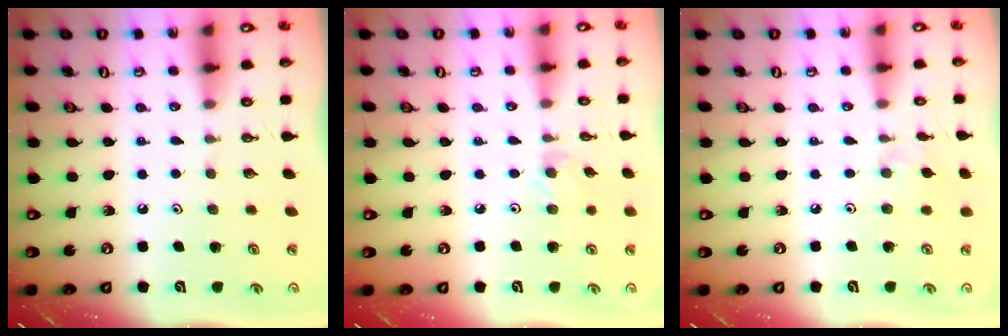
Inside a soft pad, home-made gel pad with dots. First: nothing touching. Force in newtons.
{"total": 2.3, "press": 2.3, "slide": 0.4}
{"total": 2.4, "press": 2.4, "slide": 0.4}